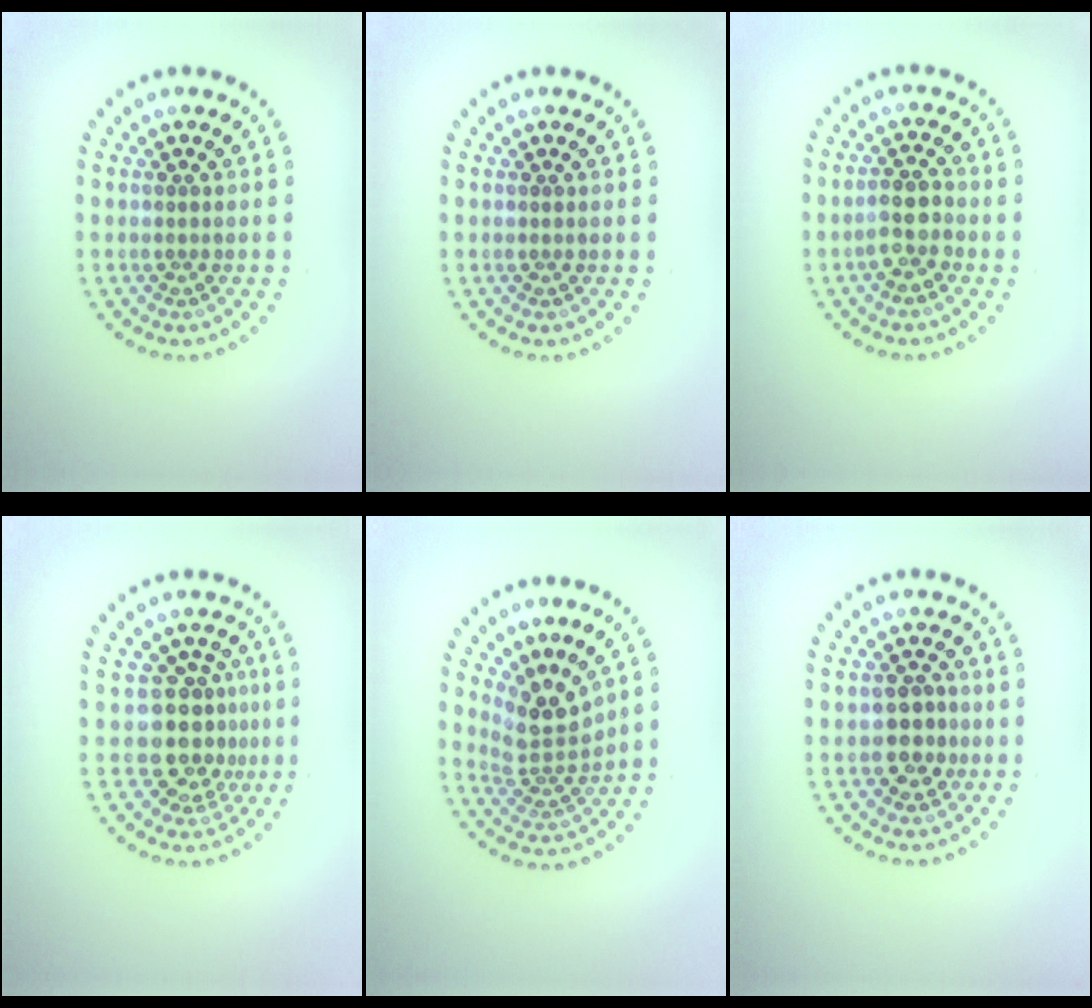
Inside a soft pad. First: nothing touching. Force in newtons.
{"total": 0.0}
{"total": 2.6, "press": 2.4, "slide": 1.1}
{"total": 4.3, "press": 3.6, "slide": 2.4}
{"total": 3.8, "press": 2.6, "slide": 2.7}
{"total": 2.7, "press": 2.6, "slide": 0.6}